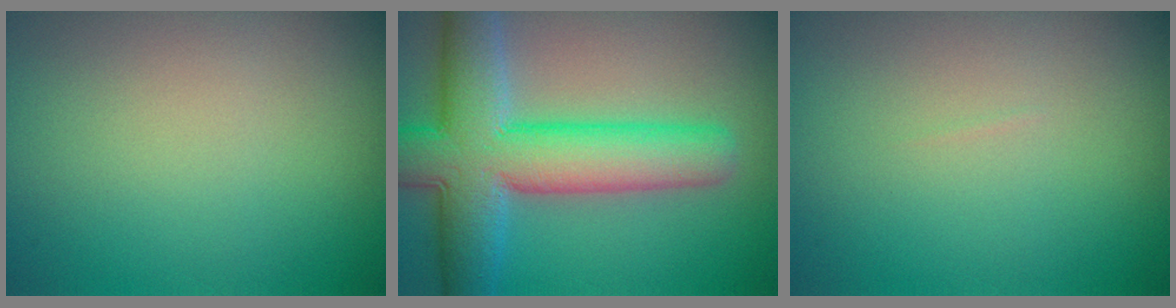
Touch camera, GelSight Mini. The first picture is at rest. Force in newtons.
{"total": 9.7, "press": 9.7, "slide": 0.5}
{"total": 0.0}